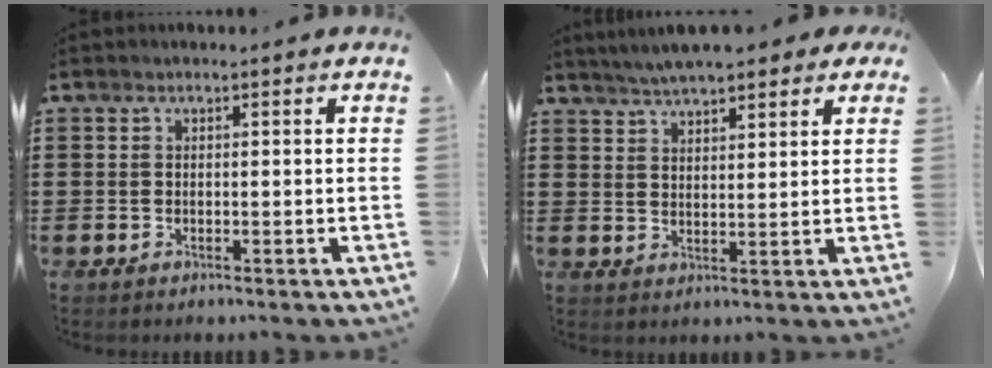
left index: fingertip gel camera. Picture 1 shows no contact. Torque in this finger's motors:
{"motor_torque": [1.07, -1.07, 0.61, 0.21]}